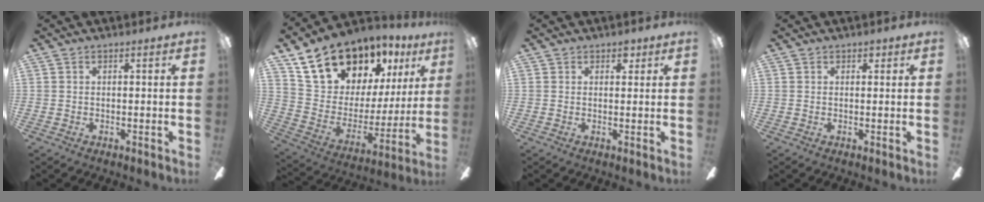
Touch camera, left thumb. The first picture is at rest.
{"total": 19.4, "force": [15.2, 10.2, 6.5], "torque": [-0.128, -0.100, 0.292]}
{"total": 2.3, "force": [1.4, 1.6, 0.9], "torque": [-0.004, -0.001, 0.022]}
{"total": 1.2, "force": [0.7, 0.9, 0.4], "torque": [0.000, 0.001, 0.011]}